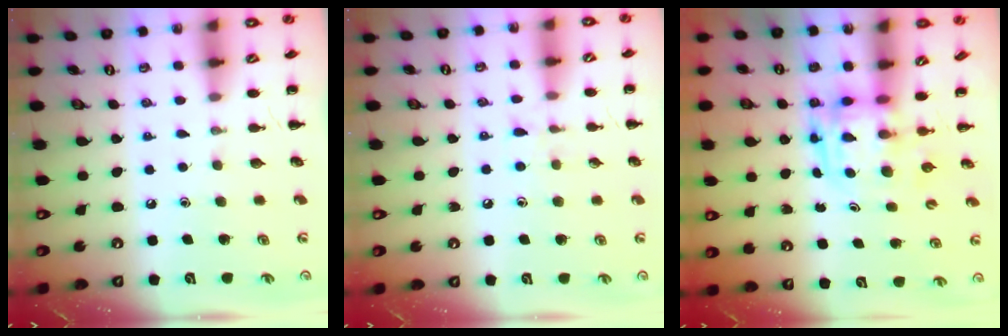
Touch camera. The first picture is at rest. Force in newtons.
{"total": 6.5, "press": 6.1, "slide": 2.2}
{"total": 3.7, "press": 3.7, "slide": 0.7}